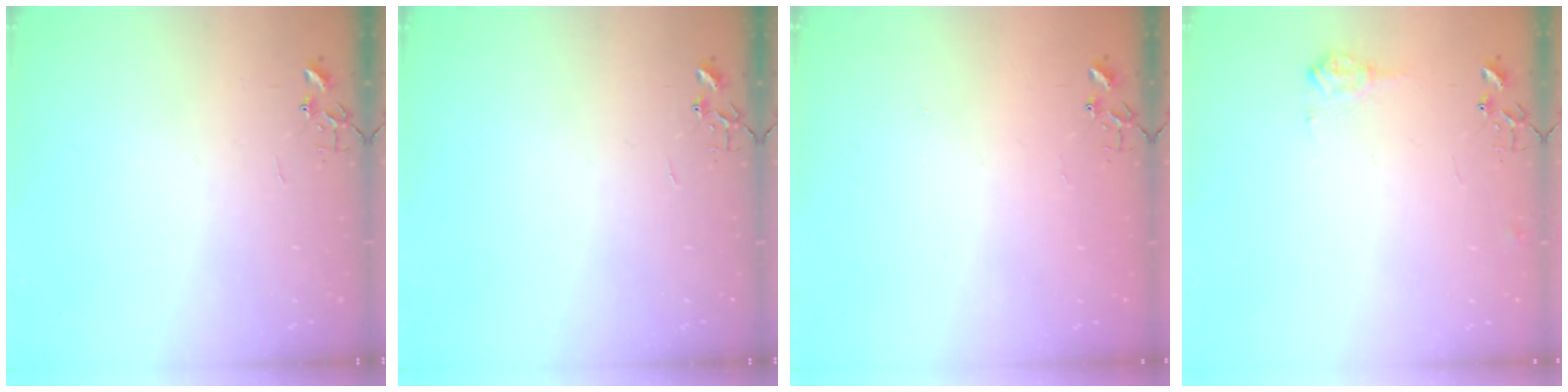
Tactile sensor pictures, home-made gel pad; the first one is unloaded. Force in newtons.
{"total": 0.0}
{"total": 1.3, "press": 1.2, "slide": 0.1}
{"total": 7.7, "press": 7.7, "slide": 0.1}